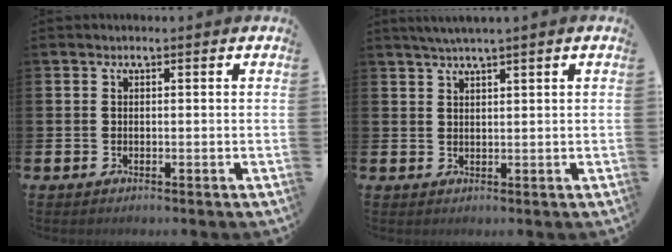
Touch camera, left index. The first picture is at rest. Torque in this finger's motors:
{"motor_torque": [0.11, -0.66, 0.41, 0.17]}